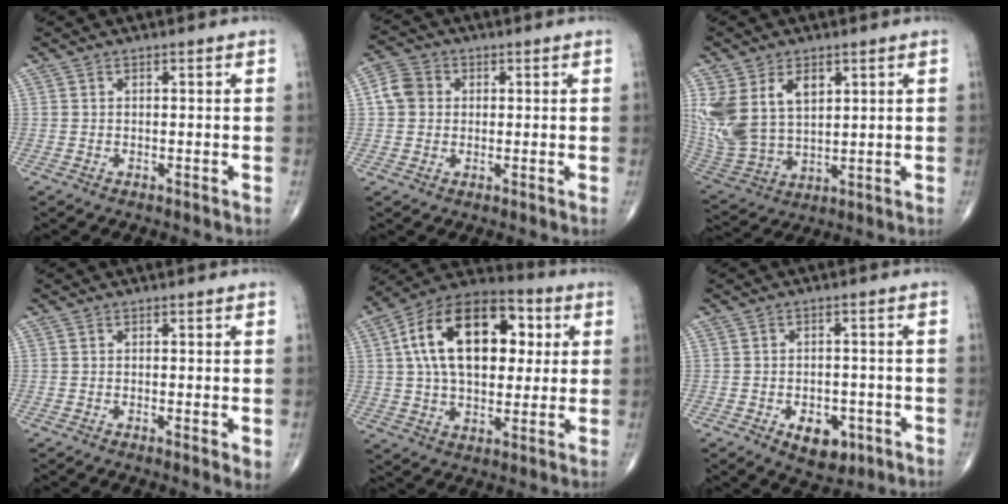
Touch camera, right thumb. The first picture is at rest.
{"total": 5.1, "force": [0.6, 4.5, 2.3], "torque": [-0.035, 0.011, 0.003]}
{"total": 16.1, "force": [5.6, 10.4, 11.0], "torque": [-0.240, -0.014, 0.128]}
{"total": 2.2, "force": [-0.1, 0.5, 2.2], "torque": [-0.035, -0.008, -0.004]}
{"total": 22.8, "force": [5.2, 13.3, 17.7], "torque": [-0.272, 0.015, 0.077]}
{"total": 6.9, "force": [-2.8, 4.3, 4.7], "torque": [-0.046, 0.009, -0.031]}